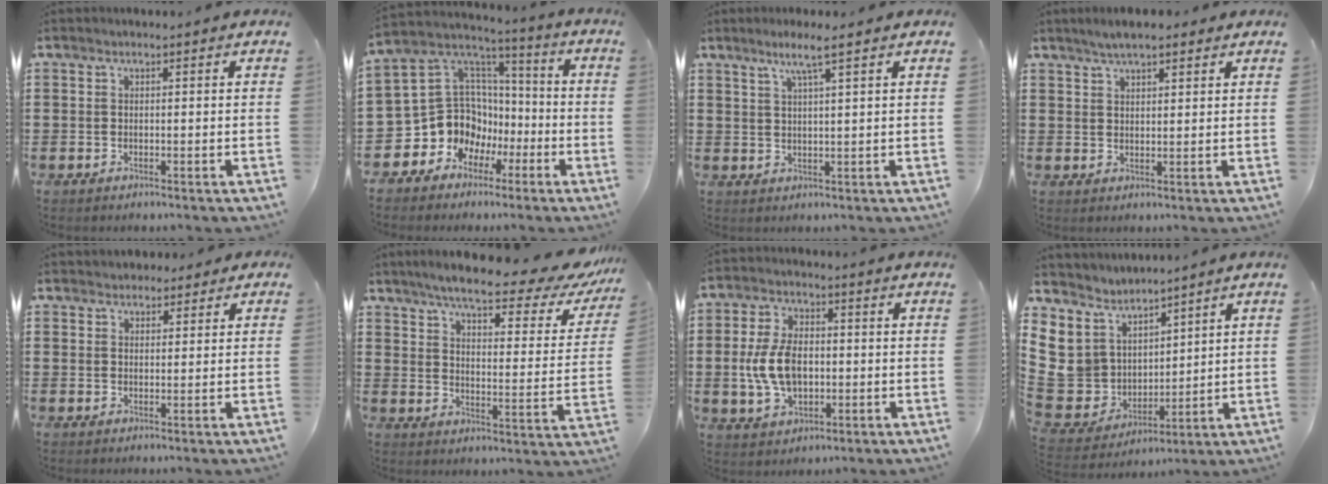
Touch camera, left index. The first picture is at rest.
{"total": 11.3, "force": [-3.4, 10.3, 3.2], "torque": [-0.101, -0.011, -0.055]}
{"total": 3.9, "force": [2.4, -0.2, 3.1], "torque": [-0.067, 0.001, 0.039]}
{"total": 3.7, "force": [2.9, 1.2, 2.0], "torque": [-0.045, 0.005, 0.052]}
{"total": 2.4, "force": [2.0, 1.4, 0.0], "torque": [-0.009, 0.009, 0.038]}
{"total": 8.3, "force": [6.9, 1.0, 4.4], "torque": [-0.100, -0.041, 0.115]}
{"total": 8.5, "force": [-0.5, 5.1, 6.8], "torque": [-0.159, 0.005, -0.015]}
{"total": 9.3, "force": [3.9, 8.4, 1.0], "torque": [-0.088, -0.030, 0.084]}